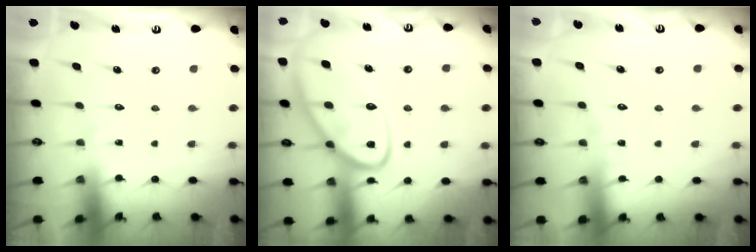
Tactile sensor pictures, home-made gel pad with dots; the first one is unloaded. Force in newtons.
{"total": 14.6, "press": 14.5, "slide": 1.4}
{"total": 3.5, "press": 3.5, "slide": 0.4}